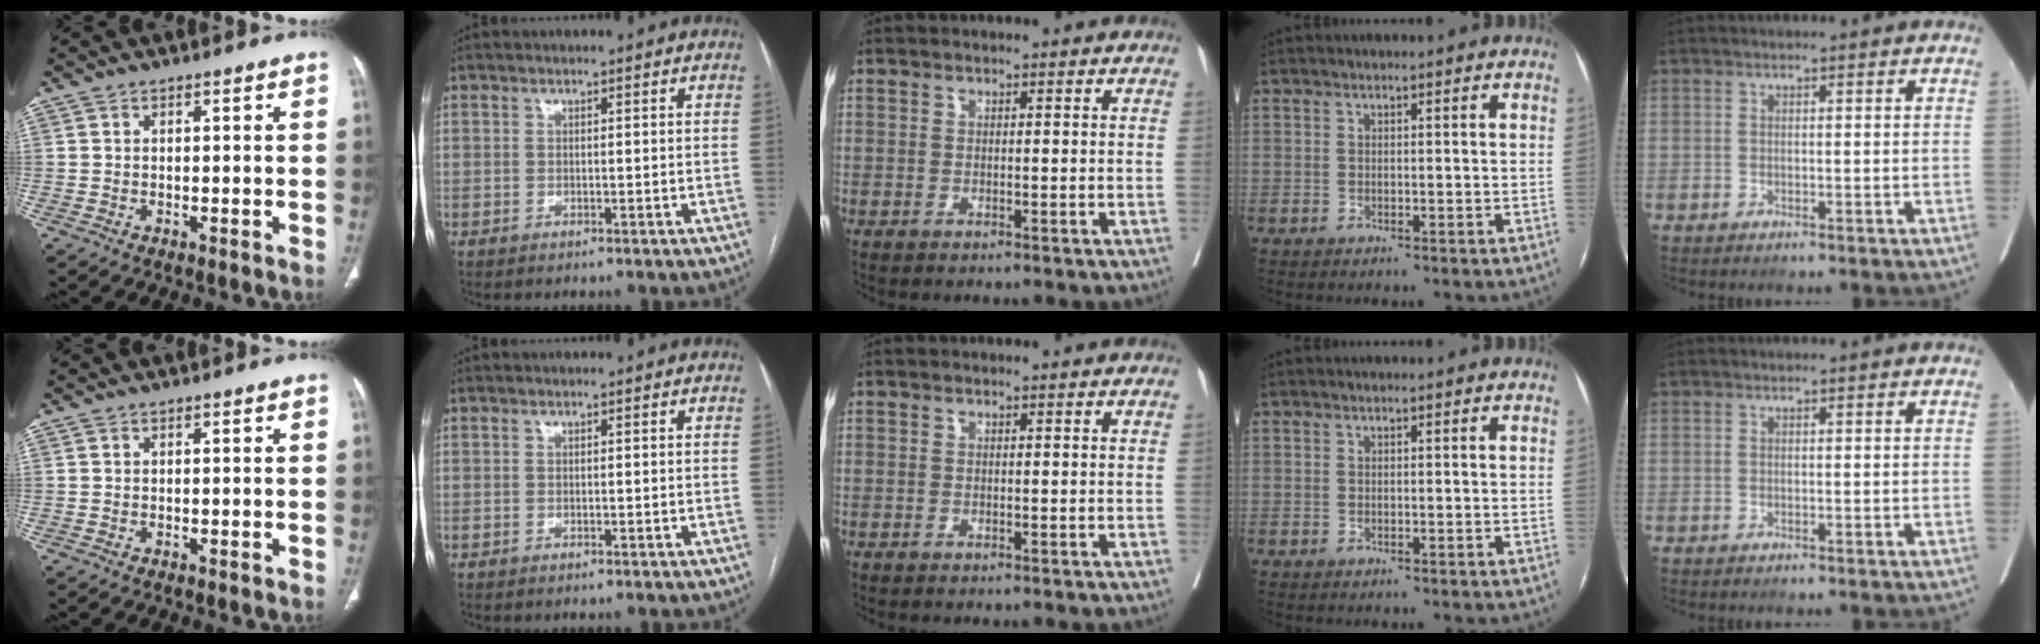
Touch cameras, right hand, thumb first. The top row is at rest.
{}